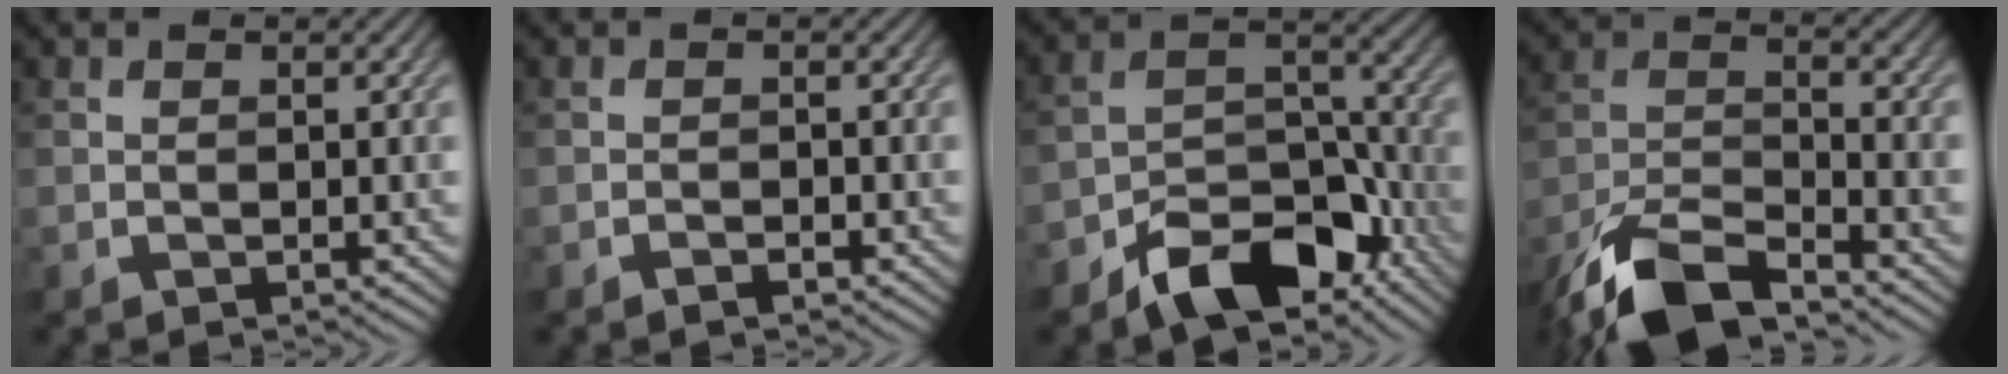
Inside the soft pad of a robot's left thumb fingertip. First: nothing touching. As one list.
[{"total": 1.1, "force": [-0.8, 0.3, 0.6], "torque": [-0.010, 0.000, -0.014]}, {"total": 11.3, "force": [-8.0, 5.3, 6.1], "torque": [-0.078, 0.000, -0.148]}, {"total": 11.0, "force": [-8.5, 3.2, 6.2], "torque": [-0.126, -0.011, -0.171]}]